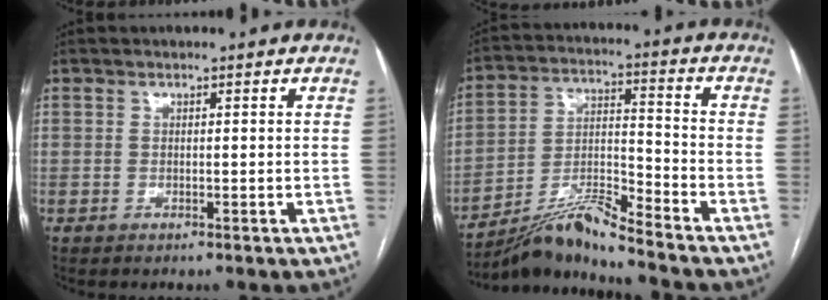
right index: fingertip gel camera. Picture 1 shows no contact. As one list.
[{"total": 10.1, "force": [-9.2, -1.2, 3.9], "torque": [-0.080, 0.002, -0.168]}]